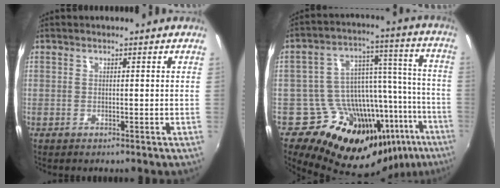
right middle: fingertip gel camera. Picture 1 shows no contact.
{"total": 22.7, "force": [-13.0, 14.4, 11.8], "torque": [-0.185, 0.043, -0.168]}